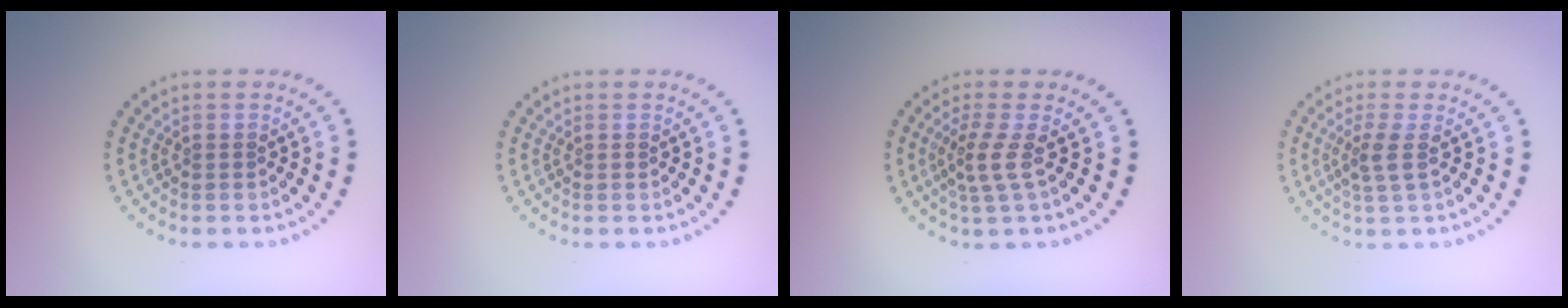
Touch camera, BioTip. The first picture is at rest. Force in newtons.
{"total": 0.0}
{"total": 2.2, "press": 1.6, "slide": 1.6}
{"total": 1.7, "press": 1.3, "slide": 1.1}